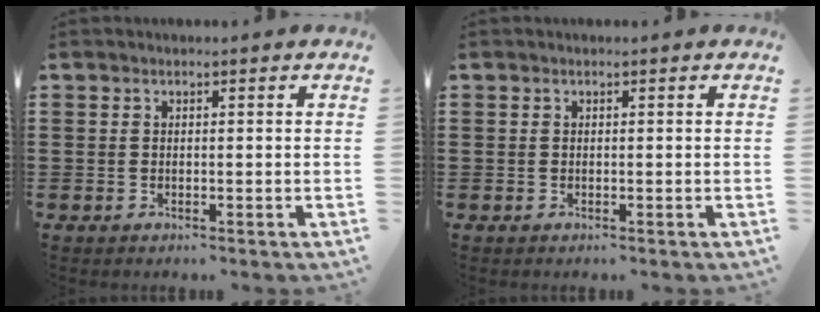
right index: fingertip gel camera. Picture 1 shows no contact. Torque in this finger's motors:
{"motor_torque": [0.15, 0.05, 0.01, 0.00]}